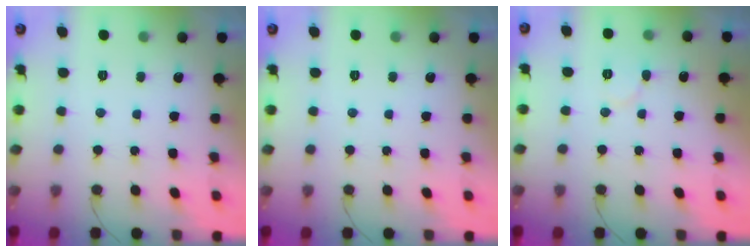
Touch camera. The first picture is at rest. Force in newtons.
{"total": 0.0}
{"total": 5.2, "press": 5.2, "slide": 0.5}